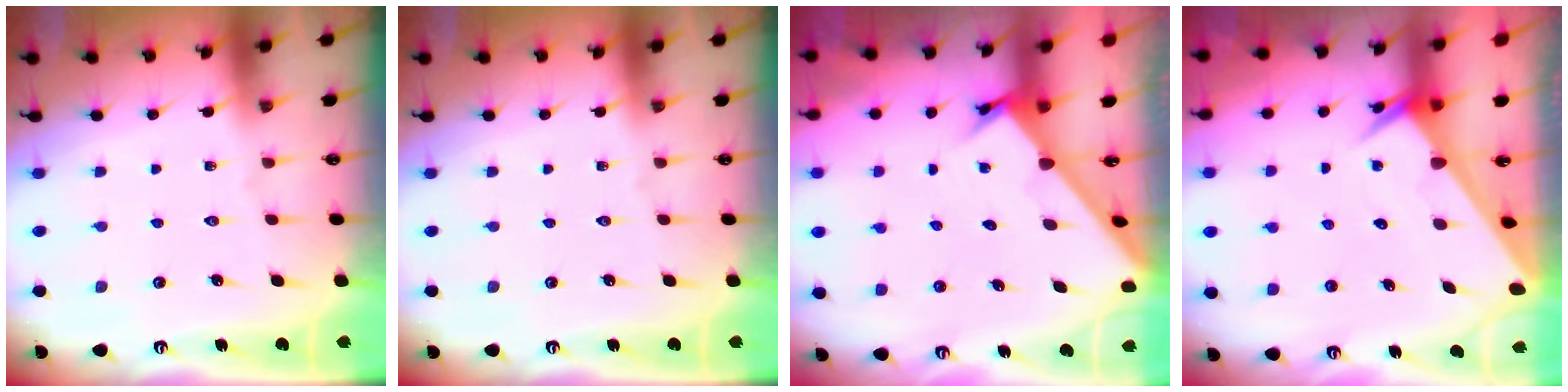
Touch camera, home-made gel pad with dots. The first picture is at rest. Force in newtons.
{"total": 0.0}
{"total": 1.8, "press": 1.8, "slide": 0.2}
{"total": 2.9, "press": 2.9, "slide": 0.1}